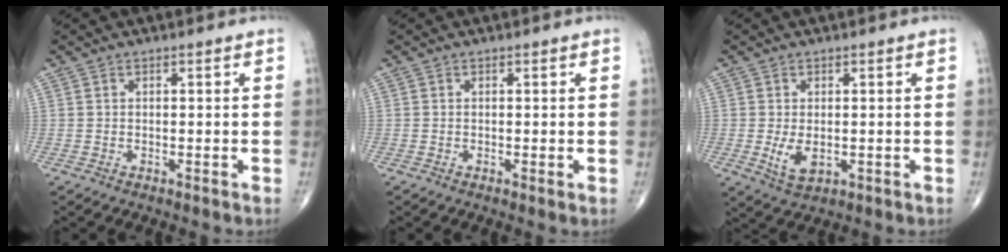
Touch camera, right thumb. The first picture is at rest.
{"total": 0.6, "force": [0.0, 0.0, 0.6], "torque": [-0.014, -0.003, -0.004]}
{"total": 4.4, "force": [-0.6, 2.5, 3.6], "torque": [-0.066, -0.011, -0.003]}